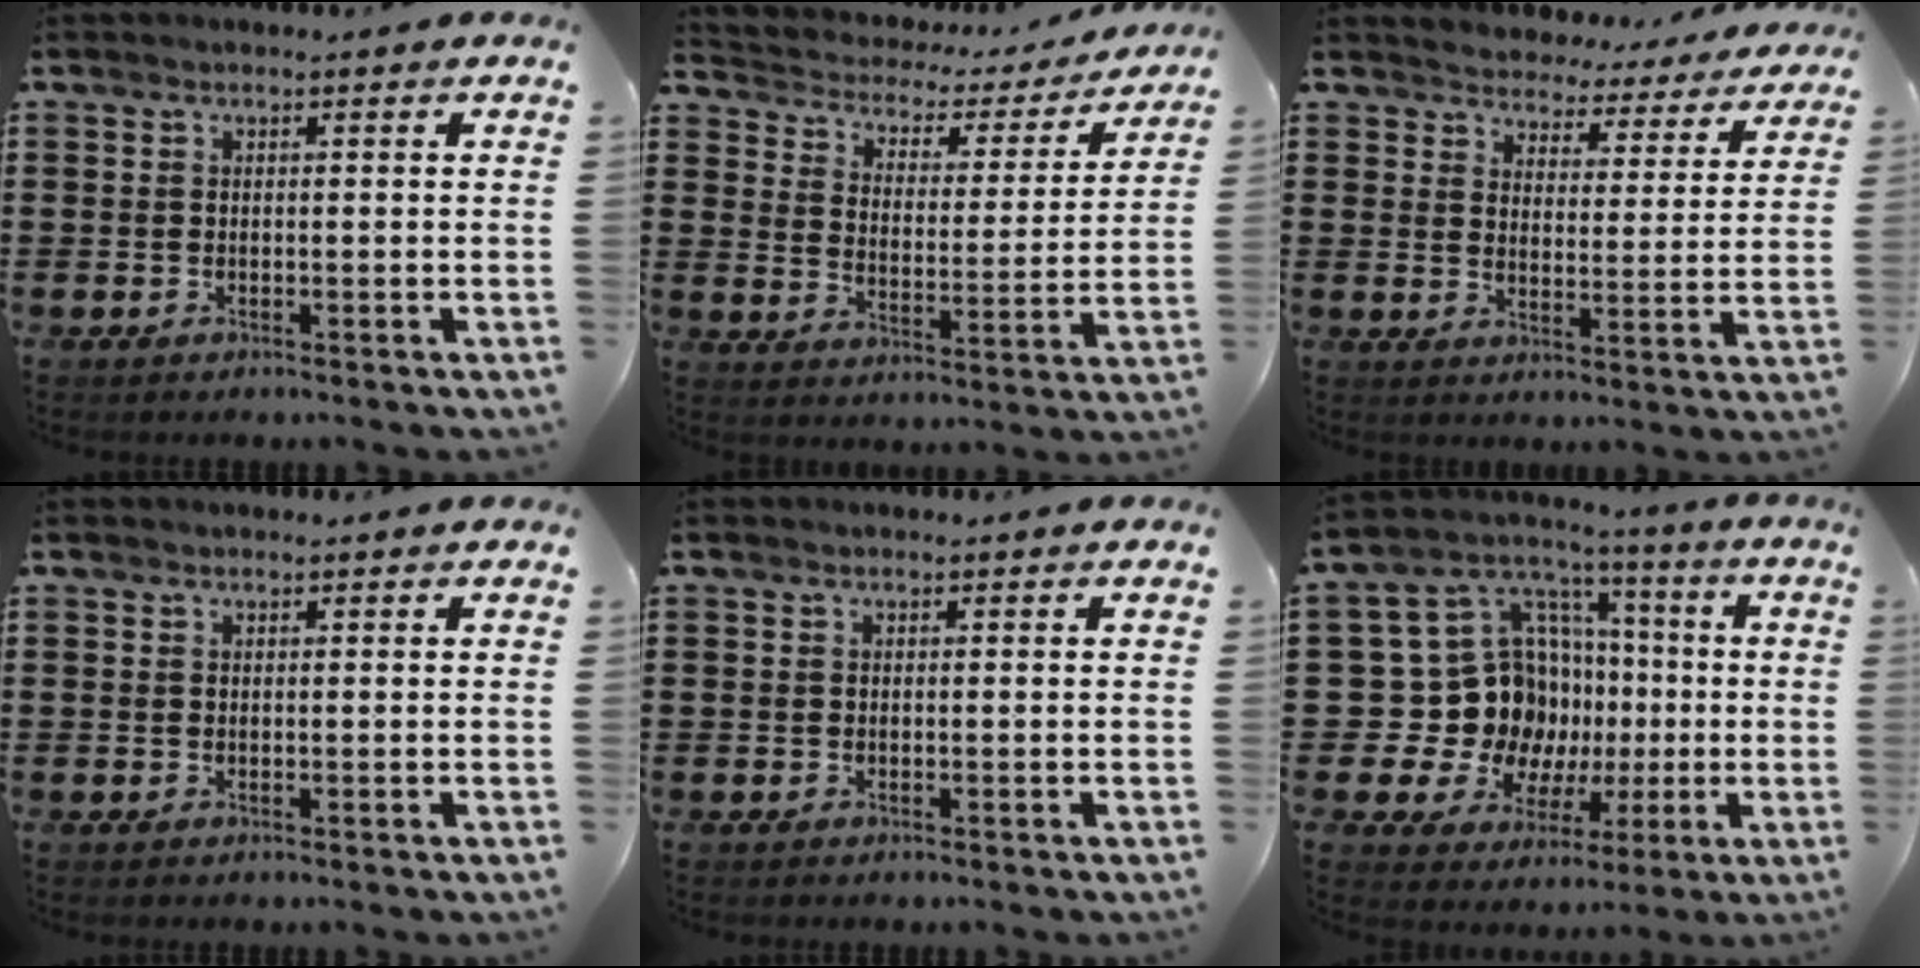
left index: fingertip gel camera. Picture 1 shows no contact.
{"total": 2.4, "force": [1.9, 1.4, 0.2], "torque": [-0.026, -0.018, 0.021]}
{"total": 4.3, "force": [4.3, 0.3, -0.5], "torque": [-0.018, -0.037, 0.072]}
{"total": 0.0}
{"total": 0.0}
{"total": 16.4, "force": [-1.1, 14.8, 7.0], "torque": [-0.176, -0.023, 0.009]}